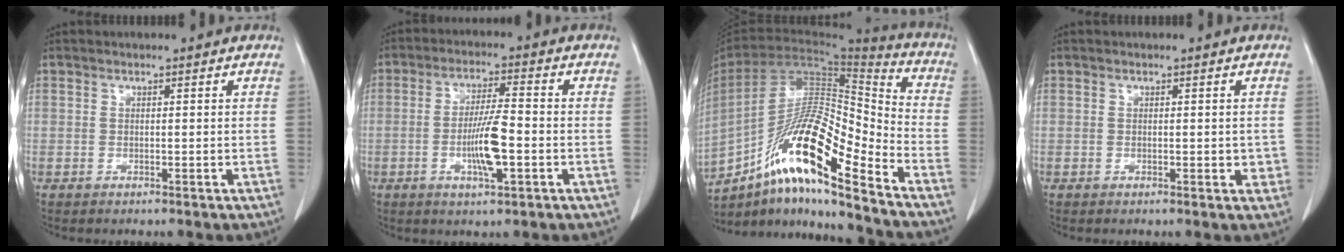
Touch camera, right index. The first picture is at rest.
{"total": 7.6, "force": [-2.0, 1.0, 7.3], "torque": [-0.137, 0.000, -0.036]}
{"total": 17.8, "force": [-11.3, 2.1, 13.6], "torque": [-0.248, 0.011, -0.199]}
{"total": 1.9, "force": [-0.2, 0.9, 1.7], "torque": [-0.016, -0.001, 0.001]}